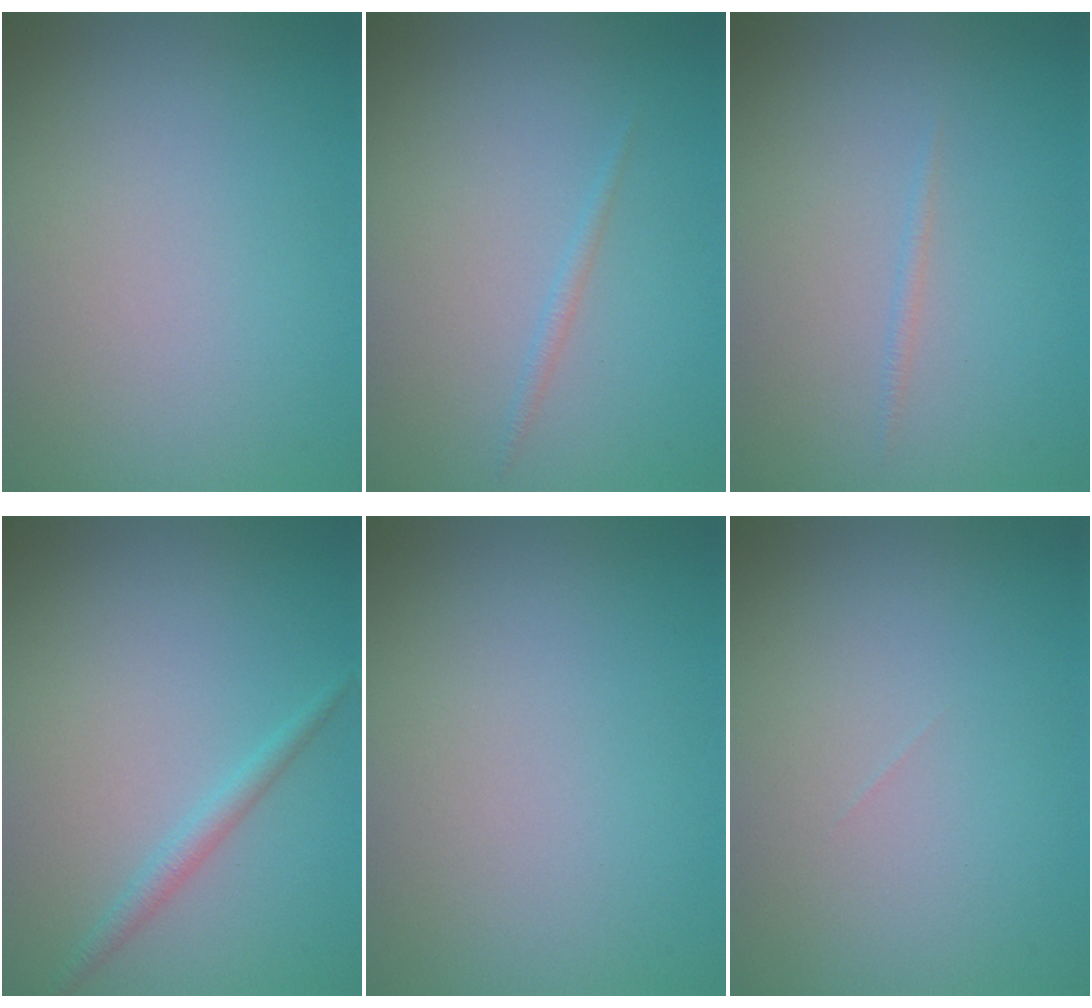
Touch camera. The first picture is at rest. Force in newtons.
{"total": 0.7, "press": 0.7, "slide": 0.0}
{"total": 0.5, "press": 0.5, "slide": 0.1}
{"total": 1.4, "press": 1.4, "slide": 0.0}
{"total": 0.0}
{"total": 0.0}